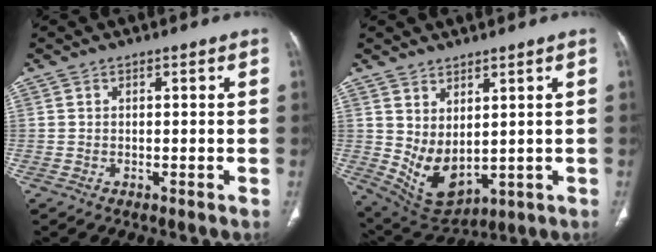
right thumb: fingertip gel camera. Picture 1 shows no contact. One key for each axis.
{"total": 8.7, "fx": 1.8, "fy": 4.9, "fz": 6.9, "tx": -0.114, "ty": -0.026, "tz": 0.065}